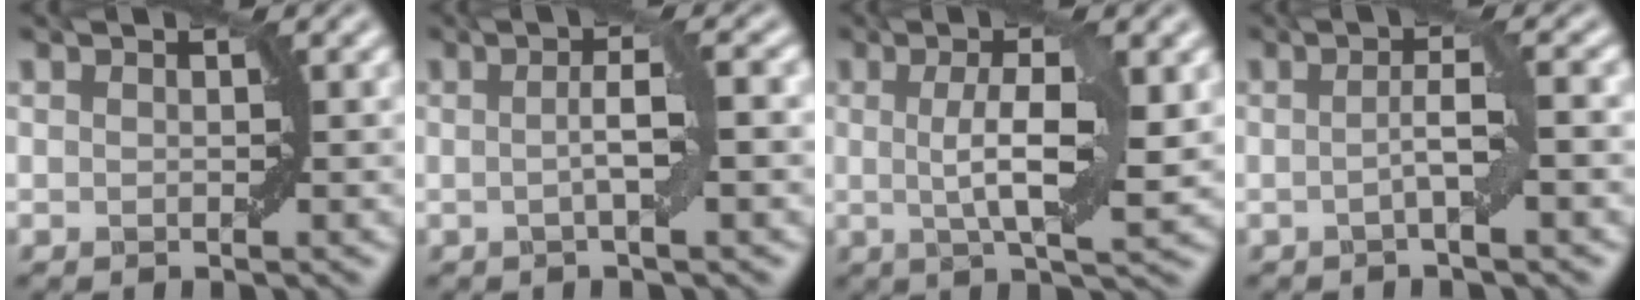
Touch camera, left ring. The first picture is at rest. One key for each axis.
{"total": 3.3, "fx": 0.0, "fy": 0.4, "fz": 3.3, "tx": -0.051, "ty": 0.004, "tz": -0.002}
{"total": 6.3, "fx": 0.6, "fy": 1.4, "fz": 6.1, "tx": -0.096, "ty": 0.002, "tz": 0.009}
{"total": 2.8, "fx": -0.4, "fy": 0.2, "fz": 2.8, "tx": -0.046, "ty": 0.003, "tz": -0.011}